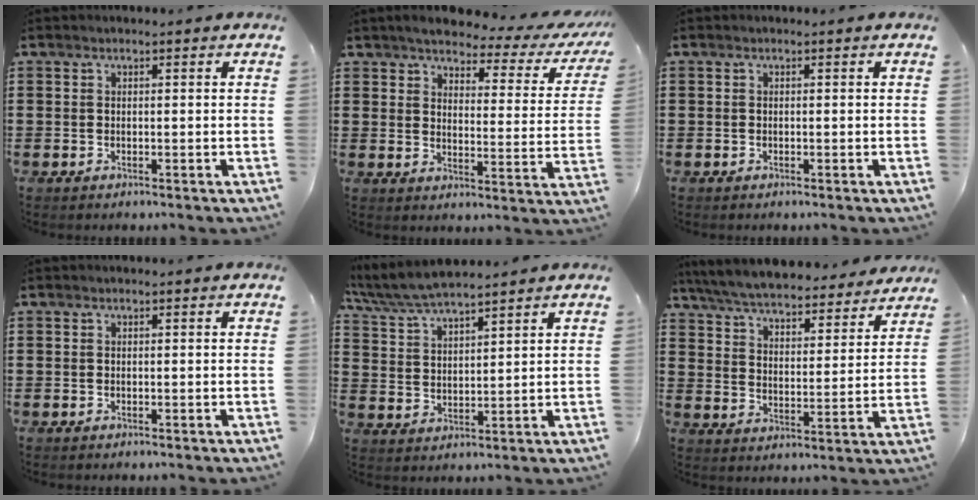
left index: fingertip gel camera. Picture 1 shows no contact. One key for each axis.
{"total": 4.1, "fx": 3.5, "fy": 0.7, "fz": 2.0, "tx": -0.052, "ty": -0.023, "tz": 0.052}
{"total": 0.0}
{"total": 0.0}
{"total": 5.9, "fx": 5.5, "fy": 0.3, "fz": 2.0, "tx": -0.057, "ty": -0.023, "tz": 0.099}
{"total": 6.3, "fx": 6.2, "fy": 0.1, "fz": 1.4, "tx": -0.056, "ty": -0.045, "tz": 0.106}